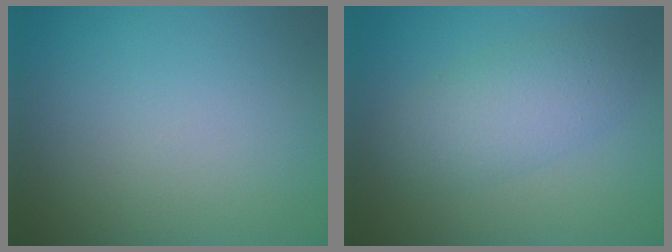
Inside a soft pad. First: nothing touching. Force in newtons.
{"total": 4.2, "press": 4.2, "slide": 0.0}